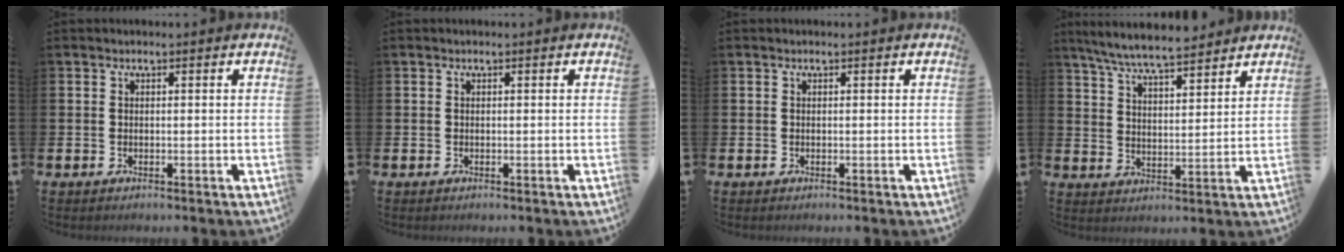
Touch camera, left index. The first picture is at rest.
{"total": 0.0}
{"total": 0.0}
{"total": 7.2, "force": [6.8, 0.6, 2.2], "torque": [-0.072, -0.030, 0.124]}